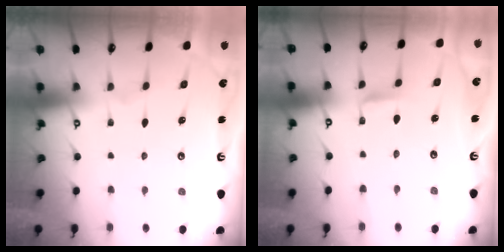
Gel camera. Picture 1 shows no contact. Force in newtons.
{"total": 2.6, "press": 2.5, "slide": 0.3}